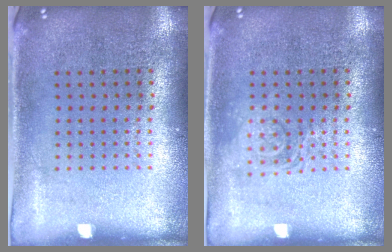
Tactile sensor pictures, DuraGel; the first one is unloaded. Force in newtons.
{"total": 1.9, "press": 1.9, "slide": 0.3}